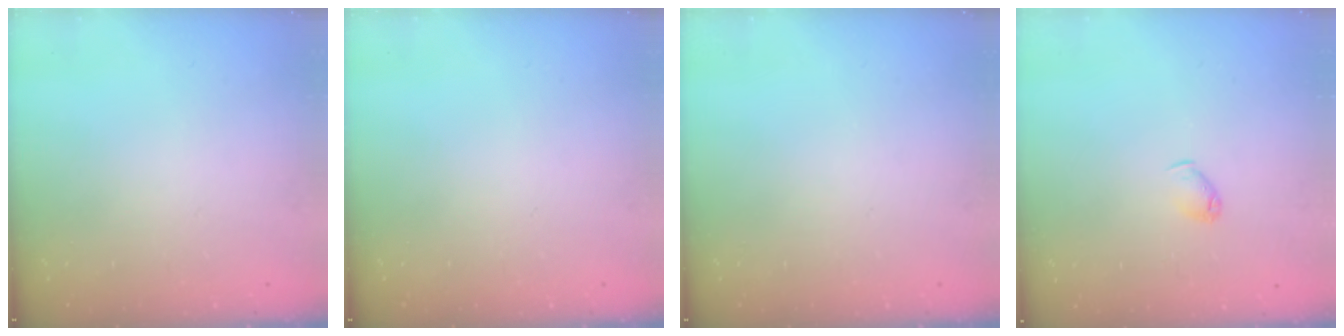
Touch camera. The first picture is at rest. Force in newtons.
{"total": 0.0}
{"total": 0.0}
{"total": 3.8, "press": 3.7, "slide": 0.8}